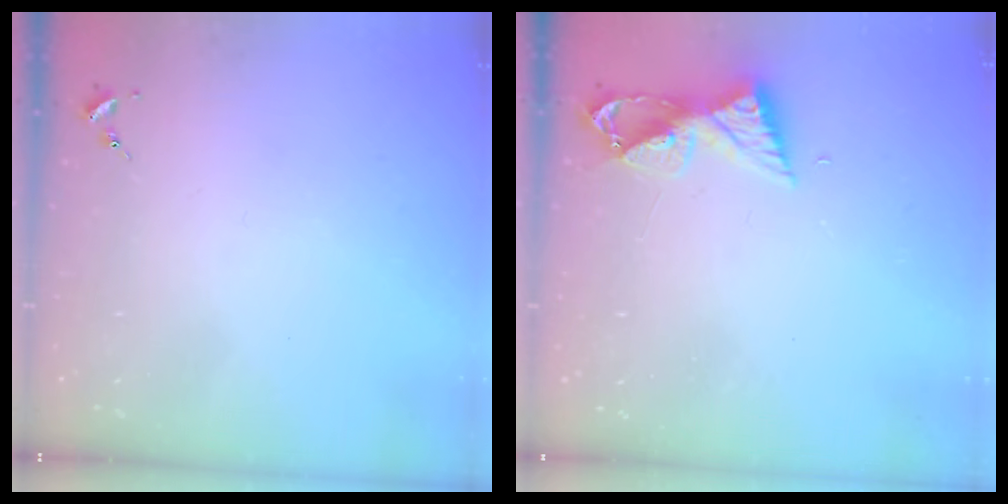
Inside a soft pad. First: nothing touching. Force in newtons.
{"total": 8.3, "press": 8.2, "slide": 0.6}